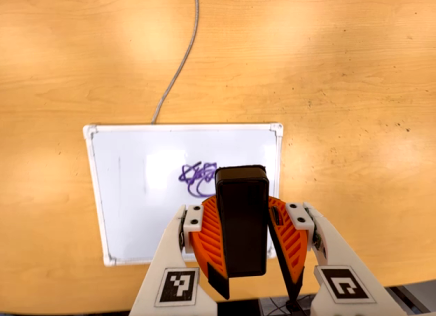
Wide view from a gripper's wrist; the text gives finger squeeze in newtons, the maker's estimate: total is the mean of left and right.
{"total": 9.6, "left": 10.1, "right": 9.2}